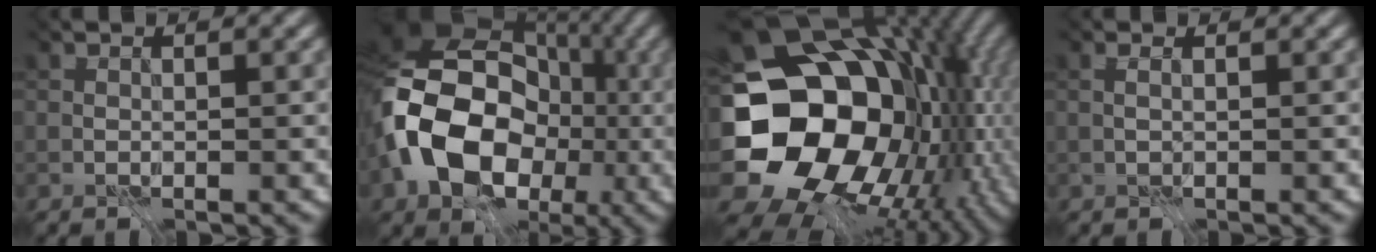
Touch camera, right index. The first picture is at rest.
{"total": 14.4, "force": [-5.2, 10.2, 8.7], "torque": [-0.173, -0.017, -0.076]}
{"total": 17.4, "force": [-1.6, 14.5, 9.4], "torque": [-0.200, -0.045, 0.027]}
{"total": 2.4, "force": [1.0, 1.2, 1.8], "torque": [-0.010, 0.025, -0.009]}